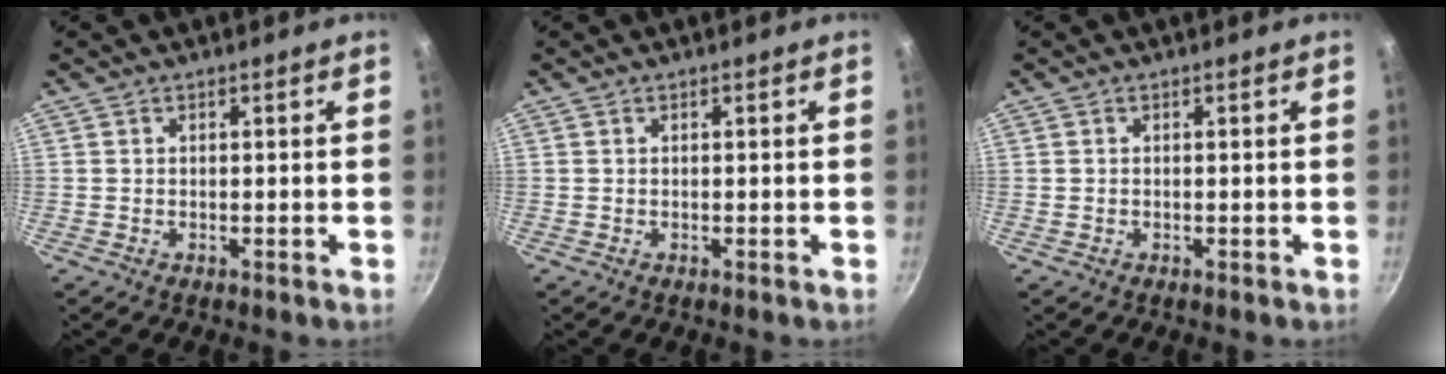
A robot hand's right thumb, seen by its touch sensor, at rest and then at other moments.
{"total": 0.0}
{"total": 0.0}